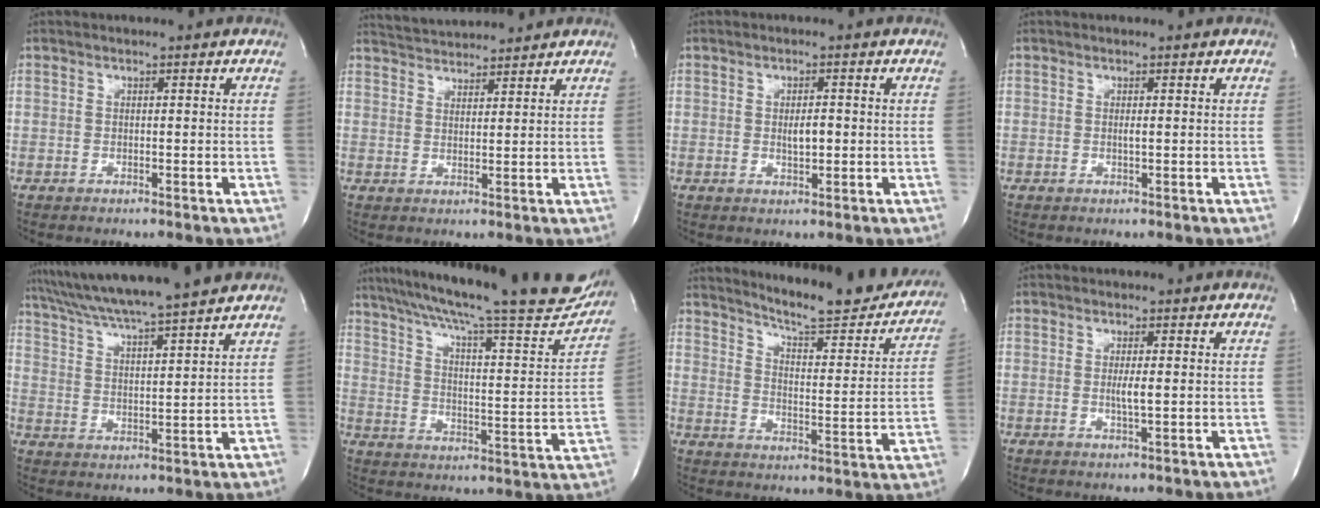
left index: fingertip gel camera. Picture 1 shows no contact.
{"total": 6.7, "force": [6.6, 0.5, 1.2], "torque": [-0.030, 0.027, 0.108]}
{"total": 2.5, "force": [0.0, 0.9, 2.3], "torque": [-0.040, 0.000, 0.002]}
{"total": 0.6, "force": [0.1, -0.1, 0.6], "torque": [-0.014, -0.002, 0.001]}
{"total": 16.4, "force": [14.5, -1.0, 7.8], "torque": [-0.140, 0.012, 0.222]}
{"total": 29.6, "force": [25.4, 3.5, 14.8], "torque": [-0.243, -0.037, 0.333]}
{"total": 21.1, "force": [19.3, 2.6, 8.3], "torque": [-0.110, -0.066, 0.242]}
{"total": 2.2, "force": [0.0, 0.0, 2.2], "torque": [-0.046, -0.004, 0.000]}